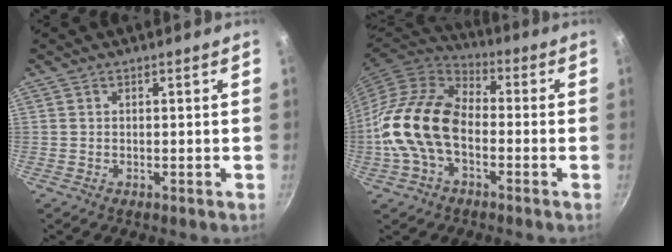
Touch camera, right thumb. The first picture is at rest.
{"total": 15.9, "force": [-2.9, 10.1, 11.9], "torque": [-0.200, 0.036, -0.072]}